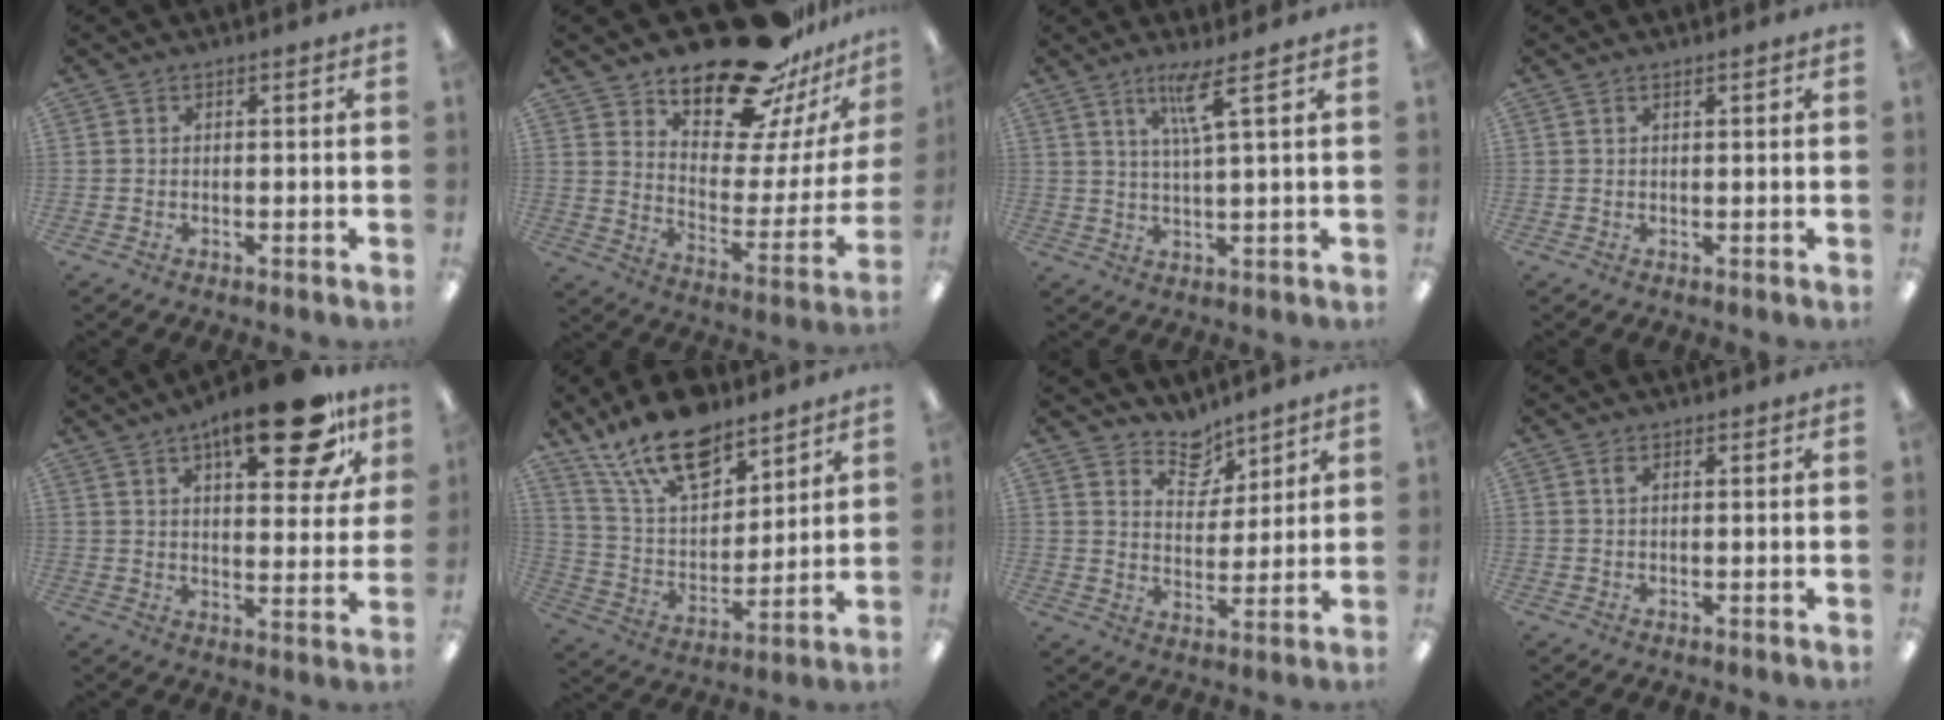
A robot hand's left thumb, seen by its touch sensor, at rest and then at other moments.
{"total": 23.4, "force": [18.5, 9.6, 10.7], "torque": [-0.147, -0.128, 0.317]}
{"total": 6.4, "force": [3.5, 0.1, 5.4], "torque": [-0.109, -0.002, 0.055]}
{"total": 0.7, "force": [0.4, 0.1, 0.5], "torque": [-0.011, 0.000, 0.008]}
{"total": 18.9, "force": [11.1, 7.0, 13.6], "torque": [-0.183, -0.050, 0.170]}
{"total": 18.5, "force": [13.2, 8.6, 9.6], "torque": [-0.183, -0.067, 0.238]}
{"total": 8.1, "force": [6.8, 4.1, 1.5], "torque": [-0.017, -0.047, 0.125]}
{"total": 0.9, "force": [0.5, 0.3, 0.7], "torque": [-0.009, 0.000, 0.007]}